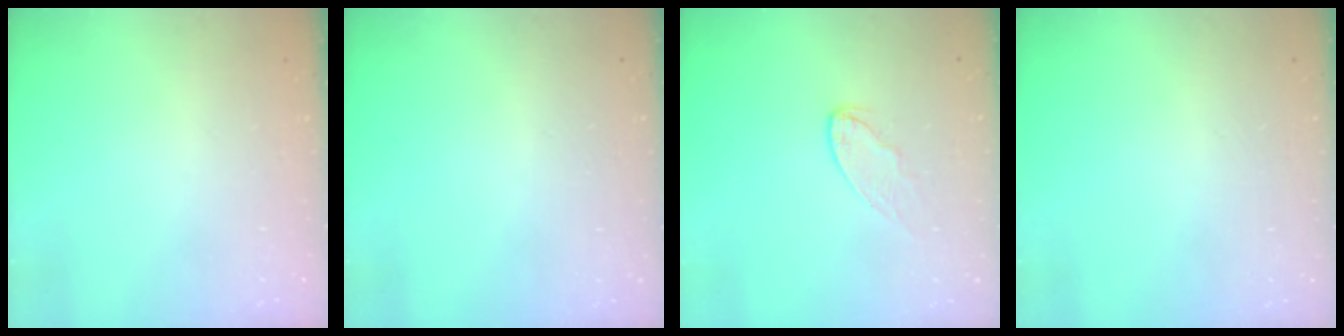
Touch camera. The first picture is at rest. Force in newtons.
{"total": 0.0}
{"total": 6.6, "press": 6.6, "slide": 0.4}
{"total": 0.0}